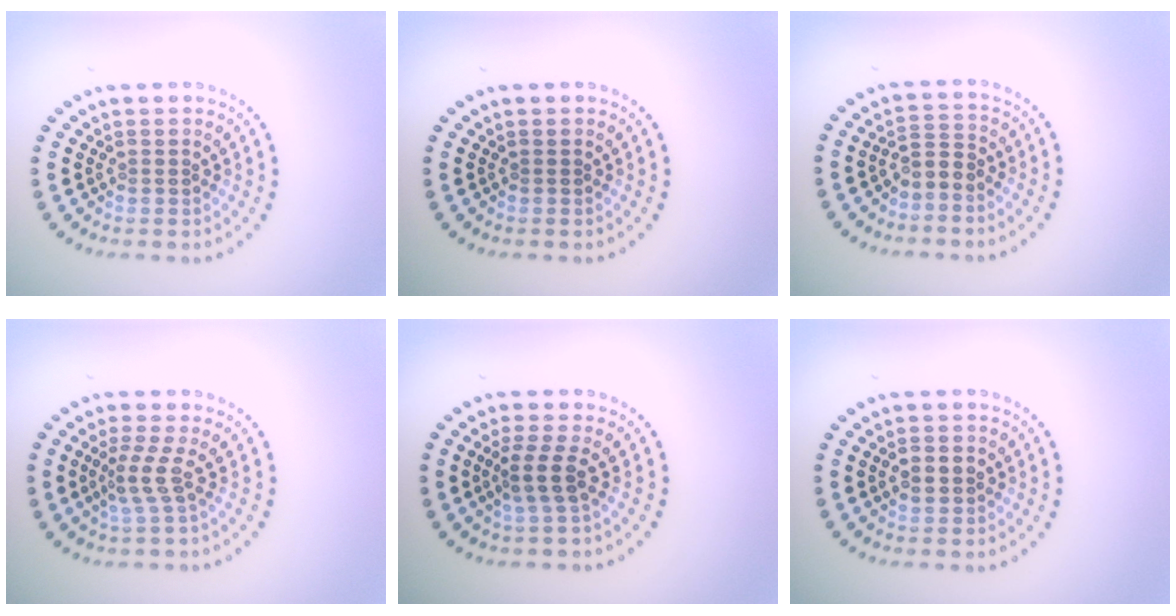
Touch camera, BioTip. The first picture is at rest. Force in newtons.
{"total": 0.0}
{"total": 2.1, "press": 1.6, "slide": 1.3}
{"total": 2.2, "press": 1.5, "slide": 1.7}
{"total": 2.5, "press": 1.9, "slide": 1.5}
{"total": 2.3, "press": 2.3, "slide": 0.1}